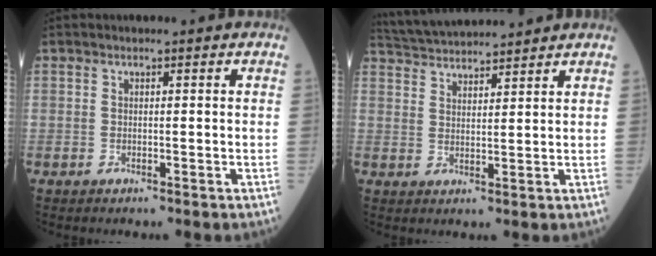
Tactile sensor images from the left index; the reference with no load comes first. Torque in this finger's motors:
{"motor_torque": [-0.01, -0.17, -0.02, 0.00]}